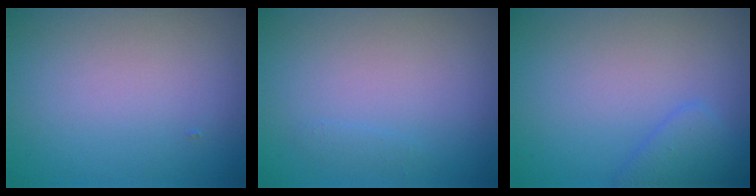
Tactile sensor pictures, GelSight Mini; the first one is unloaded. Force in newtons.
{"total": 0.5, "press": 0.5, "slide": 0.1}
{"total": 1.9, "press": 1.9, "slide": 0.1}